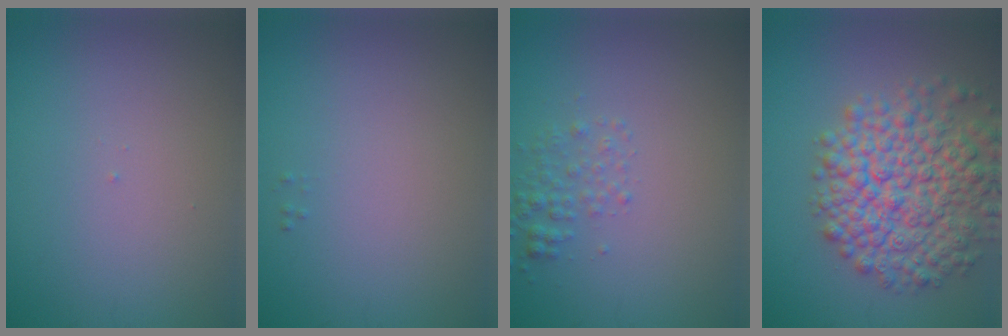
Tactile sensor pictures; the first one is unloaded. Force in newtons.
{"total": 0.0}
{"total": 1.8, "press": 1.8, "slide": 0.1}
{"total": 9.0, "press": 9.0, "slide": 0.4}